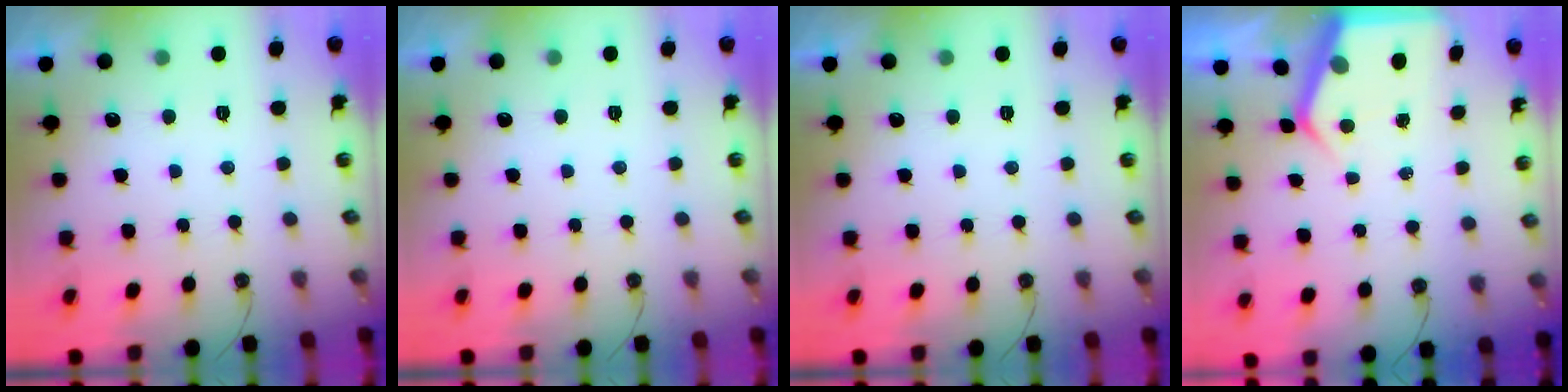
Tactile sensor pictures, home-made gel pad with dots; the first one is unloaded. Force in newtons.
{"total": 0.0}
{"total": 0.0}
{"total": 5.5, "press": 5.5, "slide": 0.4}